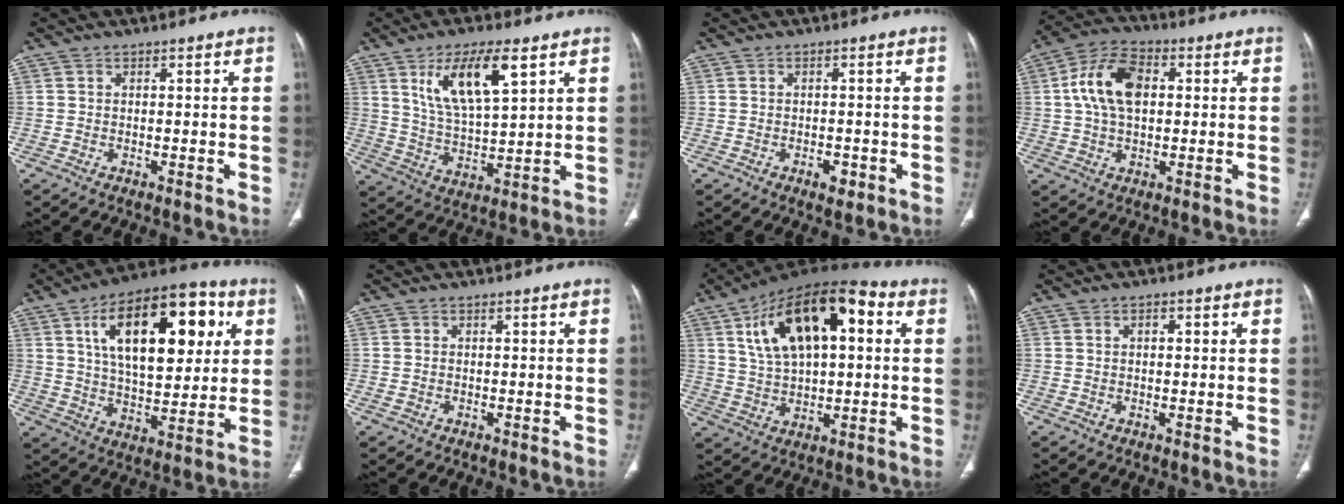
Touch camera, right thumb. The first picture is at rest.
{"total": 13.0, "force": [6.2, 4.2, 10.6], "torque": [-0.185, -0.025, 0.125]}
{"total": 2.5, "force": [-1.1, 1.4, 1.7], "torque": [-0.019, 0.002, -0.012]}
{"total": 11.8, "force": [1.8, 7.3, 9.1], "torque": [-0.166, 0.018, 0.027]}
{"total": 24.1, "force": [7.8, 11.9, 19.5], "torque": [-0.271, -0.007, 0.121]}
{"total": 2.7, "force": [-0.8, 2.1, 1.4], "torque": [-0.031, 0.003, -0.008]}
{"total": 20.9, "force": [6.1, 10.2, 17.2], "torque": [-0.268, 0.015, 0.095]}
{"total": 1.5, "force": [0.5, 0.8, 1.1], "torque": [-0.017, 0.004, 0.007]}